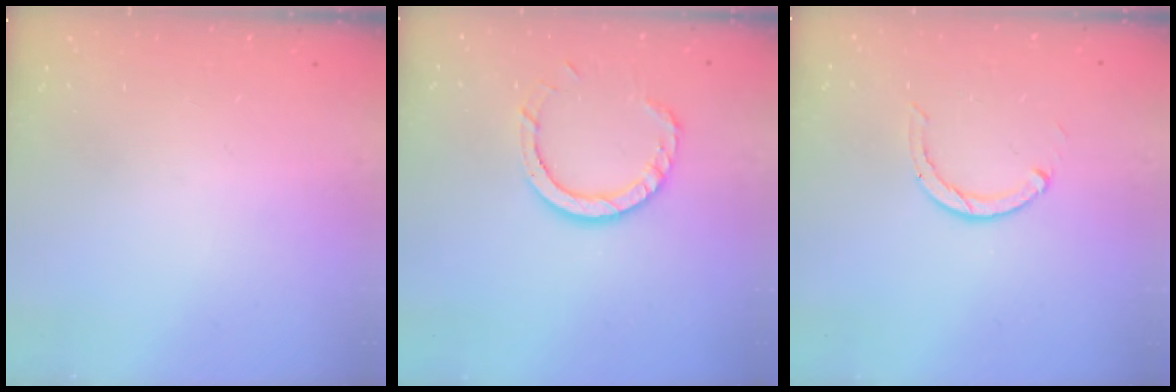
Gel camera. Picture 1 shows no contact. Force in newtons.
{"total": 8.9, "press": 8.8, "slide": 1.2}
{"total": 2.2, "press": 2.2, "slide": 0.3}